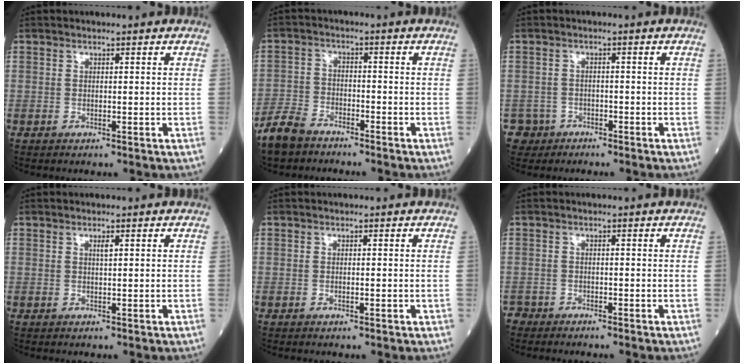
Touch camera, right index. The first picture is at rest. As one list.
[{"total": 5.9, "force": [-5.0, 2.2, 2.2], "torque": [-0.055, -0.010, -0.098]}, {"total": 3.3, "force": [-1.9, 2.6, -0.8], "torque": [0.016, 0.011, -0.037]}, {"total": 0.9, "force": [0.4, 0.1, 0.8], "torque": [-0.018, -0.001, 0.007]}, {"total": 0.8, "force": [-0.2, 0.2, 0.7], "torque": [-0.015, -0.001, -0.002]}, {"total": 1.8, "force": [-1.5, 0.7, -0.5], "torque": [0.004, 0.002, -0.032]}]